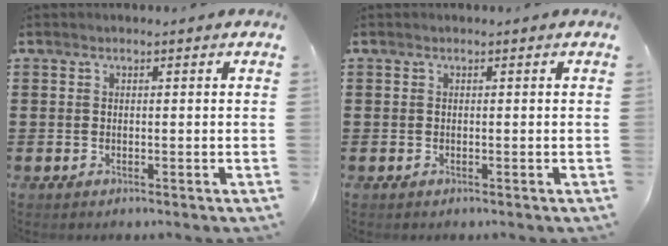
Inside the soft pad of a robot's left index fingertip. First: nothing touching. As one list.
[{"total": 0.0}]